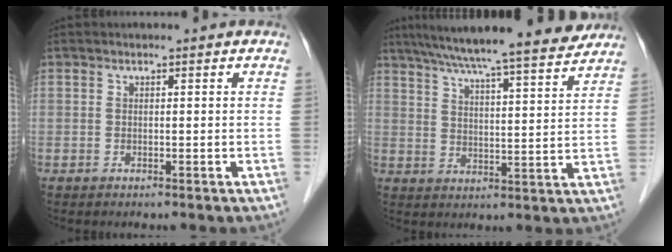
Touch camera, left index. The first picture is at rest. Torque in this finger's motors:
{"motor_torque": [0.96, -1.17, 0.62, 0.15]}